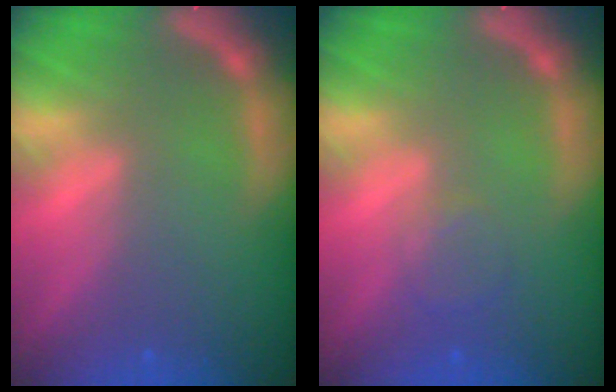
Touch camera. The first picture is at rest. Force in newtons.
{"total": 2.0}